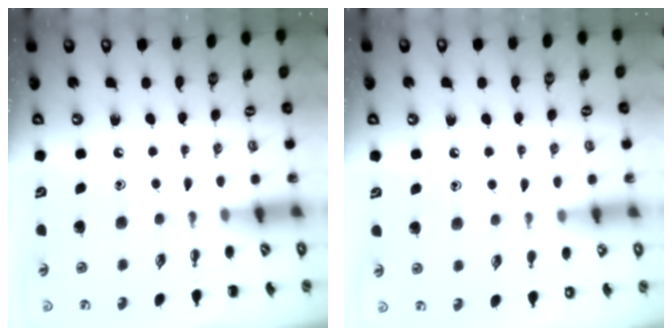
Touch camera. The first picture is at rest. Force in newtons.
{"total": 7.3, "press": 7.0, "slide": 2.3}